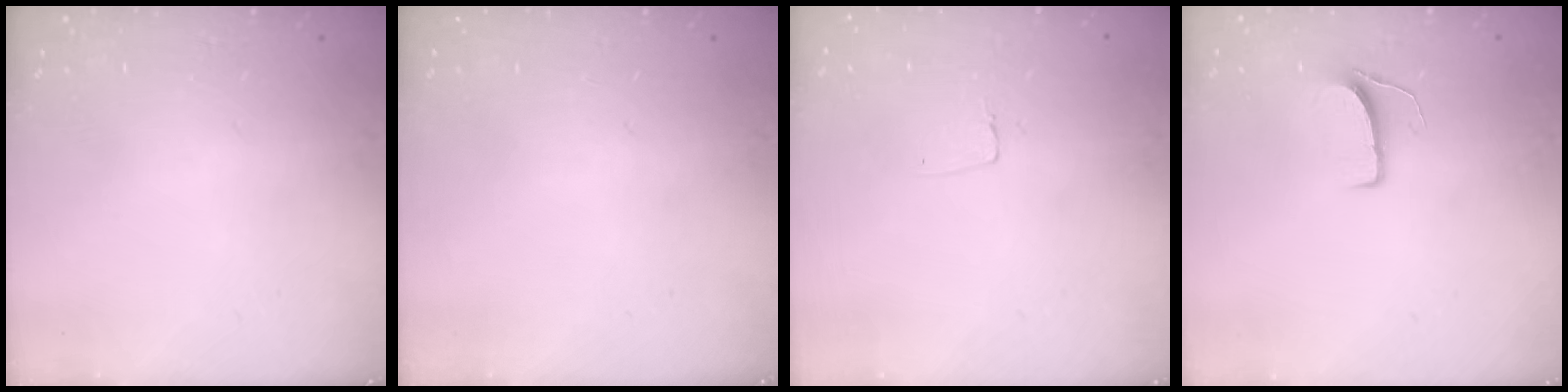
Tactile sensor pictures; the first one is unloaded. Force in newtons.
{"total": 0.0}
{"total": 3.5, "press": 3.5, "slide": 0.3}
{"total": 6.4, "press": 6.4, "slide": 0.6}